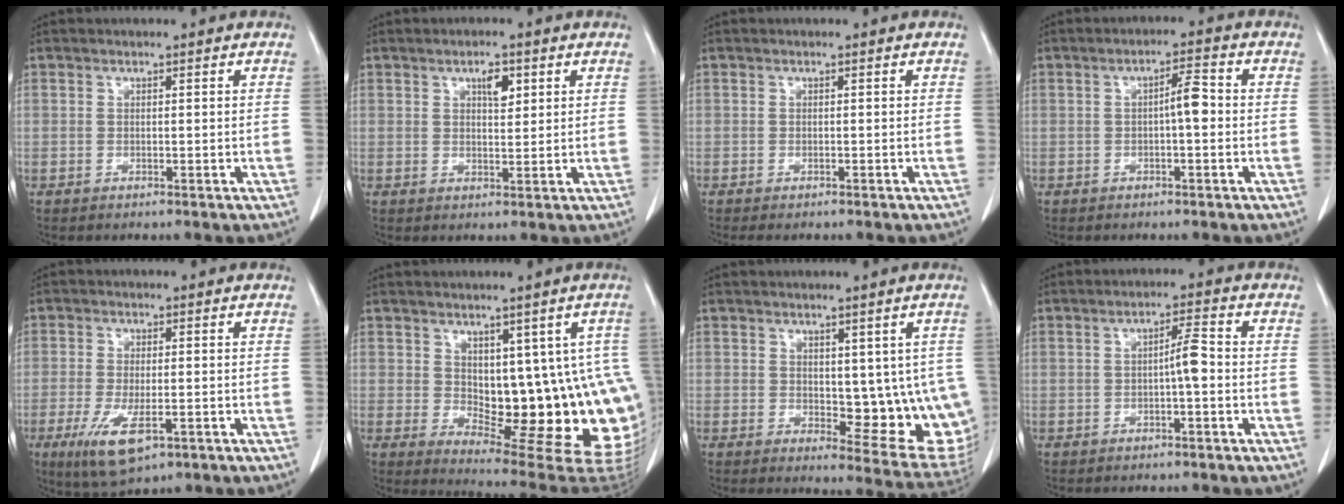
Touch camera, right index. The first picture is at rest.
{"total": 3.1, "force": [1.5, 1.2, 2.4], "torque": [-0.039, -0.001, 0.025]}
{"total": 1.4, "force": [-1.3, 0.3, 0.5], "torque": [-0.010, -0.004, -0.017]}
{"total": 3.5, "force": [-0.2, 0.7, 3.5], "torque": [-0.052, 0.008, -0.006]}
{"total": 8.0, "force": [-3.7, 2.5, 6.7], "torque": [-0.126, -0.020, -0.055]}
{"total": 15.3, "force": [0.1, 6.6, 13.8], "torque": [-0.127, 0.005, 0.020]}
{"total": 11.2, "force": [0.2, 5.2, 9.9], "torque": [-0.098, -0.013, 0.013]}
{"total": 3.4, "force": [-0.6, 0.2, 3.3], "torque": [-0.051, 0.005, -0.011]}